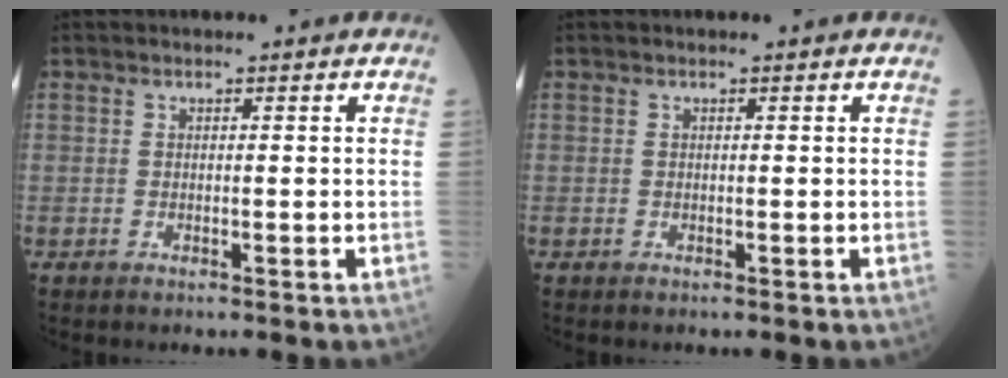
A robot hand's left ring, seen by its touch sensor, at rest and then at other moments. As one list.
[{"total": 0.0}]